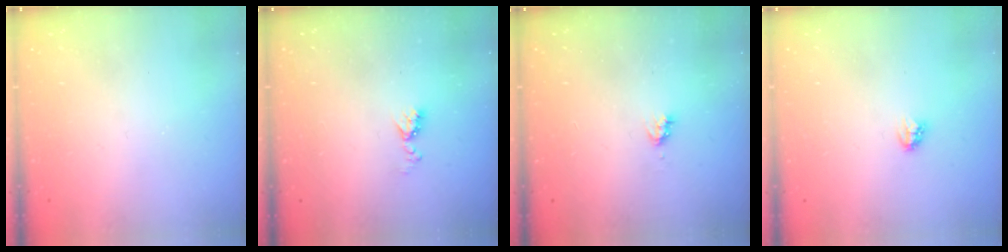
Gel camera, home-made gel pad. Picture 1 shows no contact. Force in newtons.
{"total": 5.9, "press": 5.9, "slide": 0.8}
{"total": 2.6, "press": 2.6, "slide": 0.4}
{"total": 2.8, "press": 2.8, "slide": 0.3}